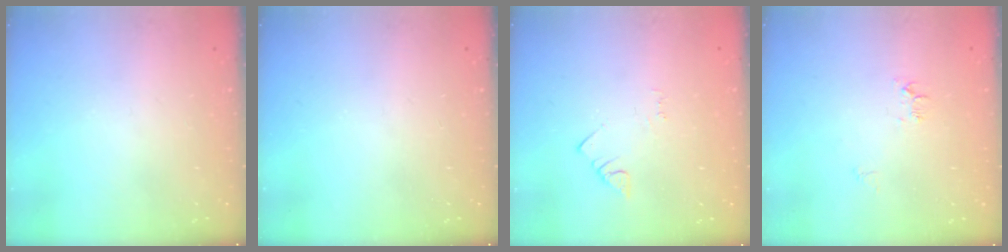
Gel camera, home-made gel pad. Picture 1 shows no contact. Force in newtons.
{"total": 0.0}
{"total": 1.5, "press": 1.5, "slide": 0.3}
{"total": 6.0, "press": 5.9, "slide": 0.6}